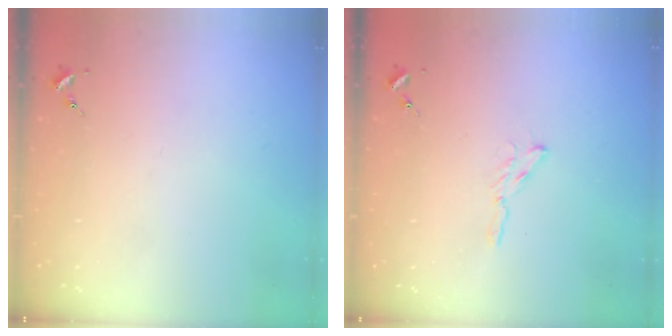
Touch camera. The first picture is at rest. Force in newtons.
{"total": 2.9, "press": 2.9, "slide": 0.3}